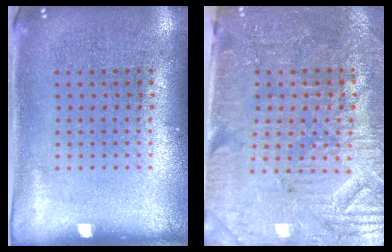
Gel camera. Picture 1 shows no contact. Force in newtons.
{"total": 3.8, "press": 3.5, "slide": 1.5}